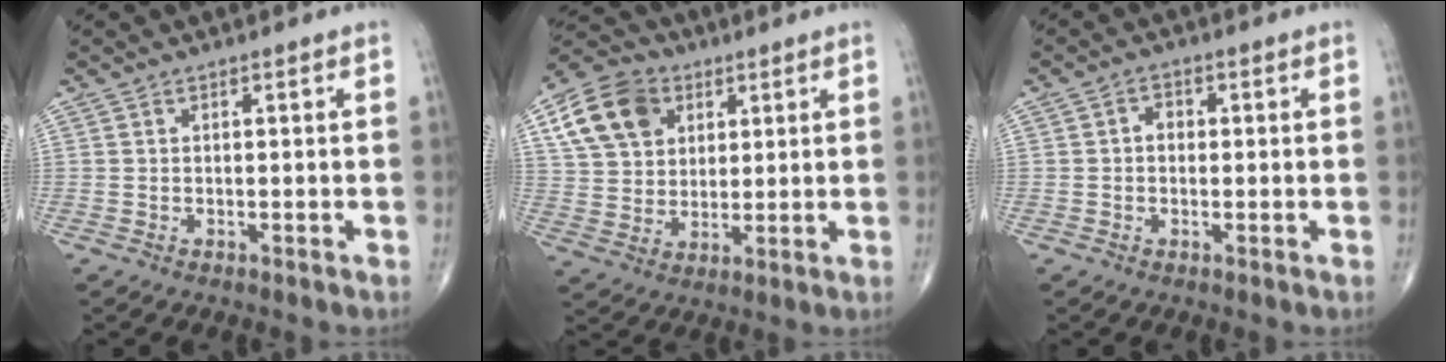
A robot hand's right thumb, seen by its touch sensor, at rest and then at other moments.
{"total": 13.7, "force": [5.5, 10.3, 7.1], "torque": [-0.115, -0.004, 0.098]}
{"total": 2.6, "force": [0.1, 2.0, 1.6], "torque": [-0.017, 0.011, -0.003]}